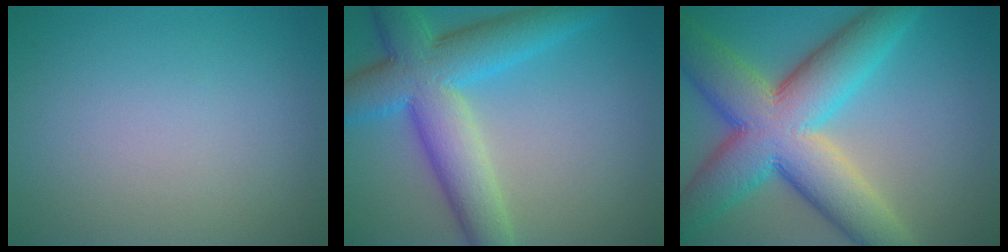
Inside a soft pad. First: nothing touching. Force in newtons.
{"total": 9.2, "press": 9.2, "slide": 0.4}
{"total": 13.2, "press": 13.2, "slide": 0.4}